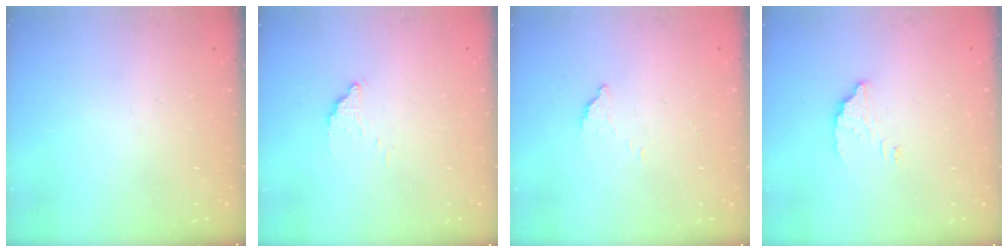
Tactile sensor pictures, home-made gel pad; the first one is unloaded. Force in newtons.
{"total": 2.8, "press": 2.8, "slide": 0.0}
{"total": 2.8, "press": 2.7, "slide": 0.3}
{"total": 3.5, "press": 3.4, "slide": 0.4}